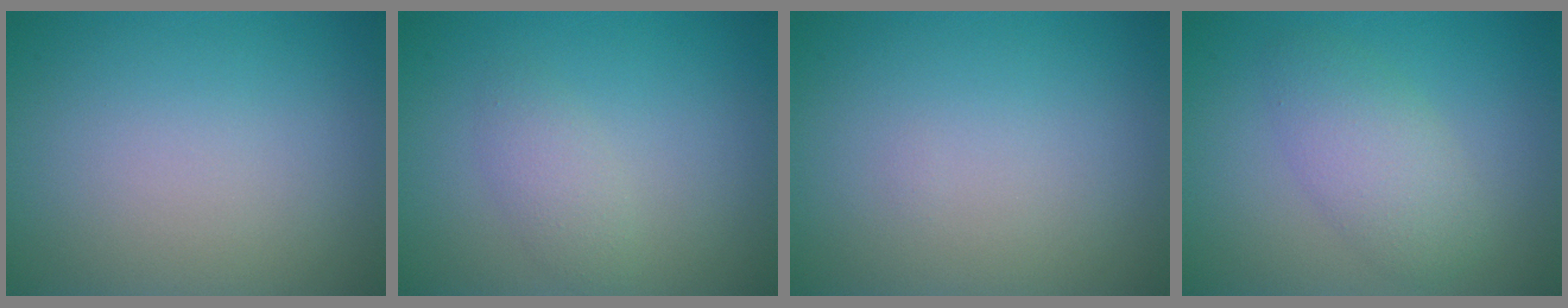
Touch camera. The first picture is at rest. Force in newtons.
{"total": 1.7, "press": 1.7, "slide": 0.1}
{"total": 0.0}
{"total": 3.5, "press": 3.5, "slide": 0.2}